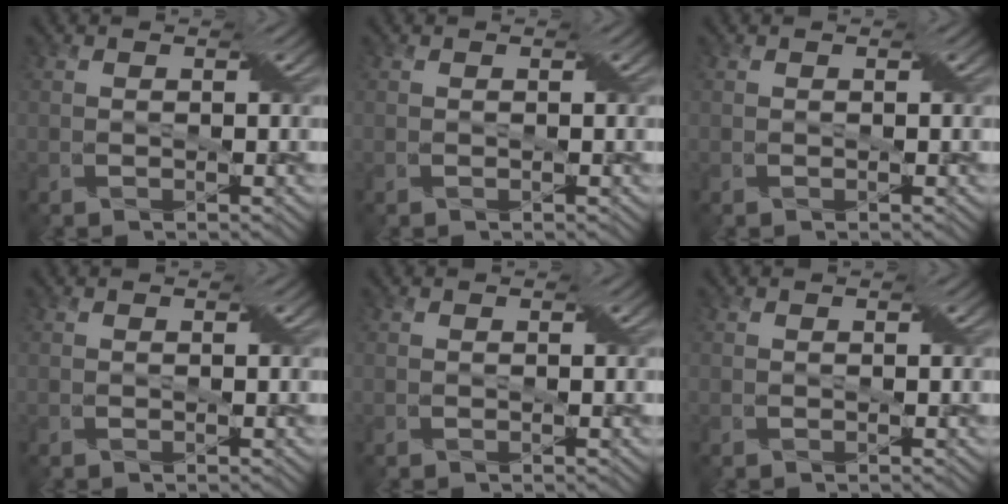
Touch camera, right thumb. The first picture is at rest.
{"total": 0.0}
{"total": 0.0}
{"total": 0.0}
{"total": 0.0}
{"total": 0.0}